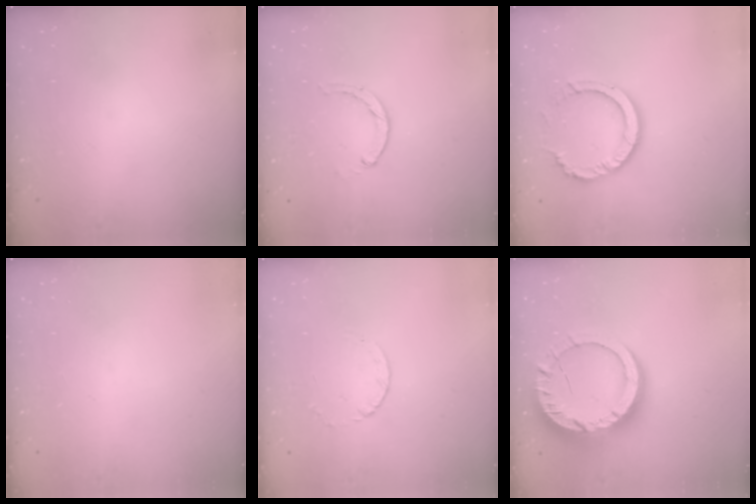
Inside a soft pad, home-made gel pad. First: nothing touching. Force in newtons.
{"total": 0.8, "press": 0.8, "slide": 0.2}
{"total": 10.1, "press": 10.1, "slide": 0.9}
{"total": 0.0}
{"total": 2.4, "press": 2.4, "slide": 0.3}
{"total": 17.9, "press": 17.9, "slide": 1.4}